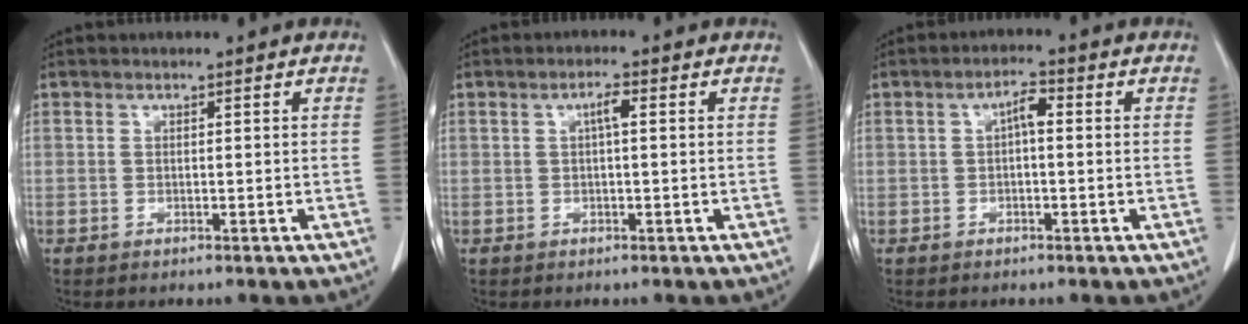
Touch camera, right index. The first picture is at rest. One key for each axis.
{"total": 2.0, "fx": 0.4, "fy": 0.3, "fz": 2.0, "tx": -0.036, "ty": 0.005, "tz": 0.006}
{"total": 2.8, "fx": 0.2, "fy": 0.9, "fz": 2.6, "tx": -0.044, "ty": 0.010, "tz": 0.001}